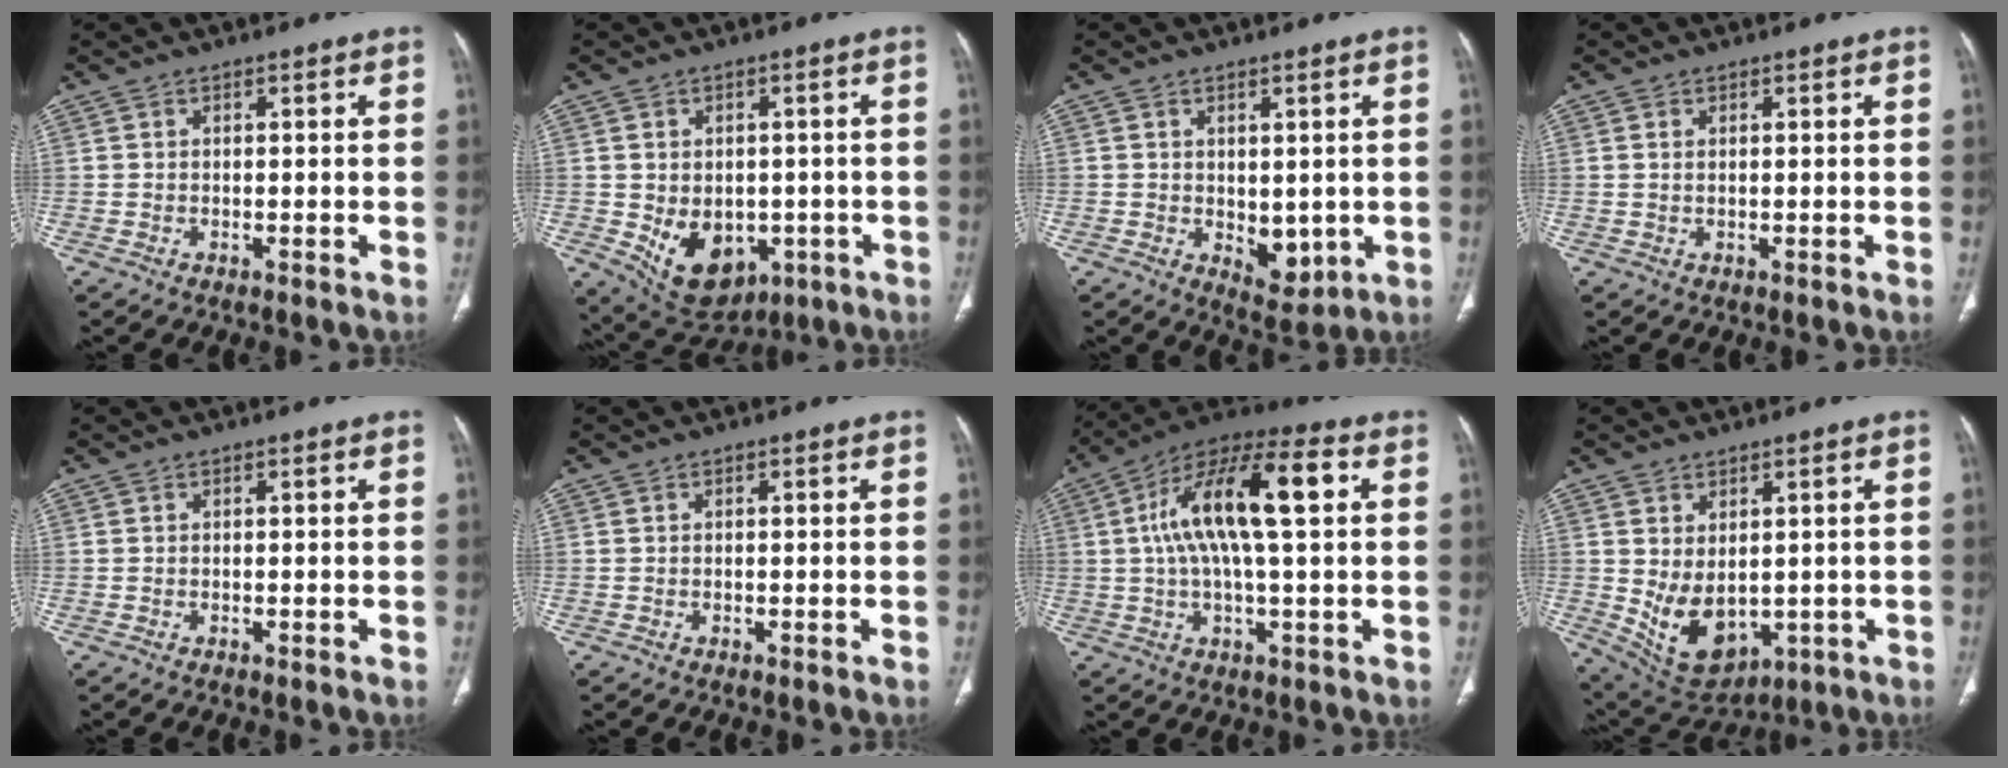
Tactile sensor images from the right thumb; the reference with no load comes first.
{"total": 11.7, "force": [-3.1, 8.4, 7.5], "torque": [-0.091, -0.001, -0.021]}
{"total": 5.5, "force": [-0.5, 3.5, 4.3], "torque": [-0.037, -0.014, 0.009]}
{"total": 0.7, "force": [0.3, 0.3, 0.5], "torque": [-0.017, 0.003, 0.007]}
{"total": 0.0}
{"total": 0.0}
{"total": 17.4, "force": [3.1, 5.6, 16.2], "torque": [-0.298, 0.031, 0.046]}
{"total": 10.6, "force": [-0.6, 6.9, 8.0], "torque": [-0.120, -0.009, 0.026]}